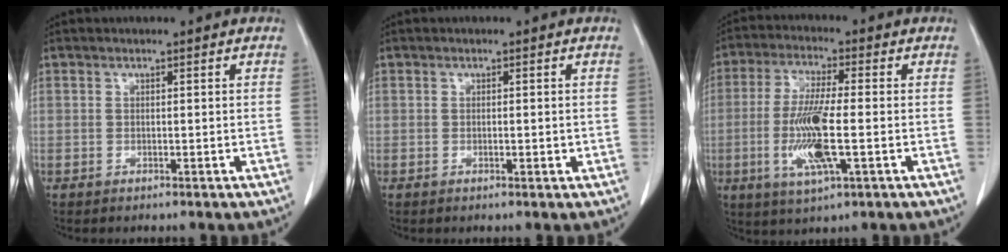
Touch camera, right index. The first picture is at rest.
{"total": 0.9, "force": [-0.2, 0.2, 0.9], "torque": [-0.014, 0.000, -0.002]}
{"total": 10.5, "force": [-2.4, 1.1, 10.2], "torque": [-0.209, -0.015, -0.048]}